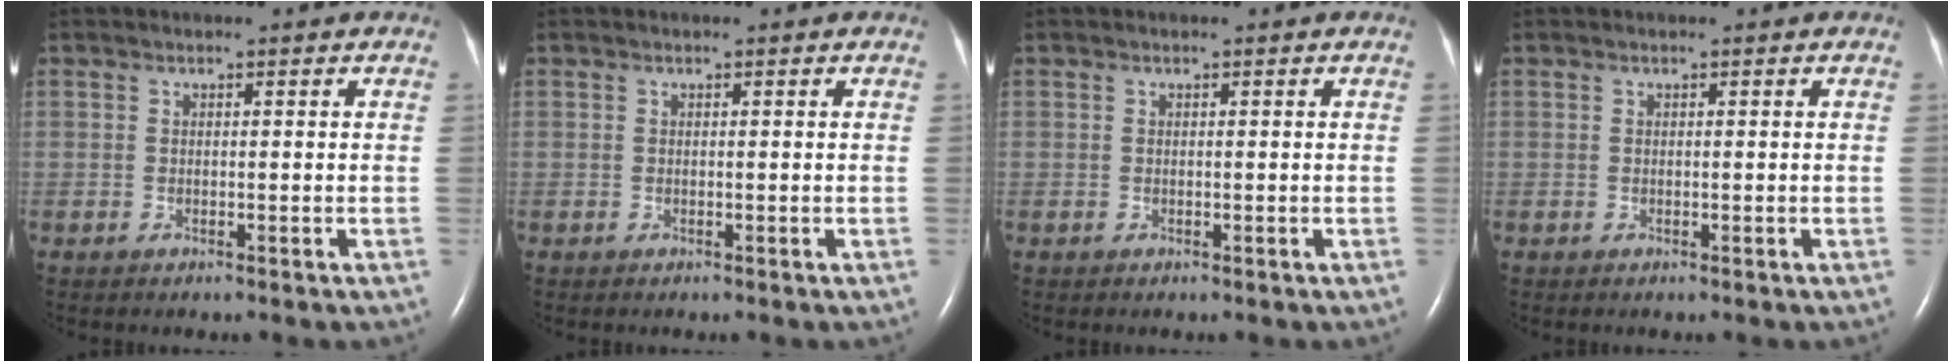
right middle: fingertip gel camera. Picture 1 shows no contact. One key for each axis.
{"total": 0.0}
{"total": 0.0}
{"total": 0.0}